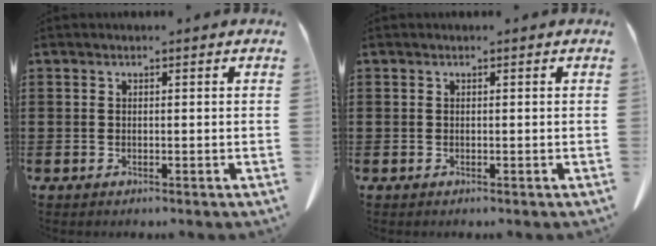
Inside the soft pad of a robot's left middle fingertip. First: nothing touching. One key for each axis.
{"total": 0.0}